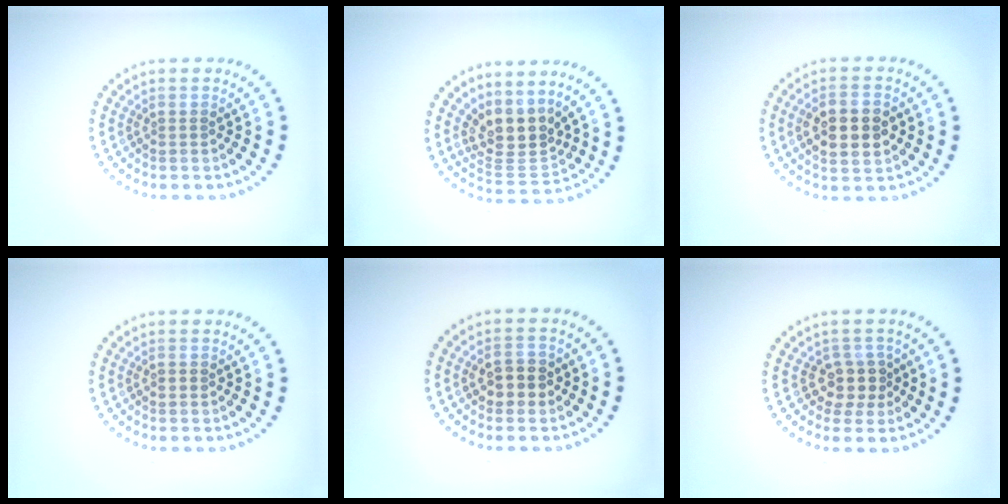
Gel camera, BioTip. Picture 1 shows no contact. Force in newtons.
{"total": 3.9, "press": 3.0, "slide": 2.5}
{"total": 5.1, "press": 5.1, "slide": 0.2}
{"total": 0.7, "press": 0.7, "slide": 0.1}
{"total": 2.5, "press": 2.5, "slide": 0.2}
{"total": 2.6, "press": 2.2, "slide": 1.4}